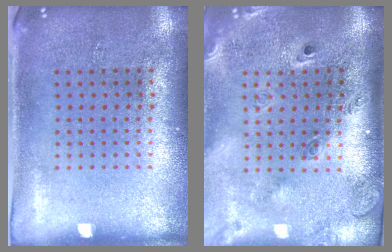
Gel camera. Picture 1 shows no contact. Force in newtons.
{"total": 2.7, "press": 1.8, "slide": 1.9}